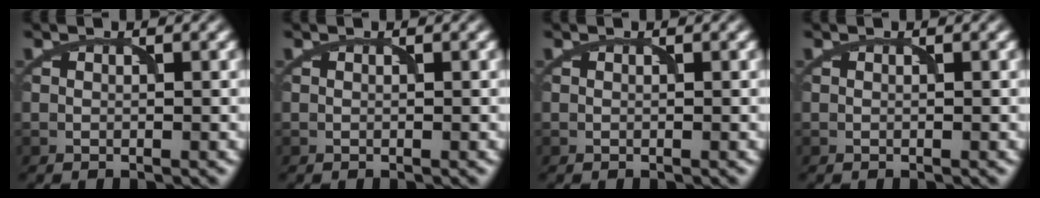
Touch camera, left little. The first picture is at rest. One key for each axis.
{"total": 0.0}
{"total": 0.0}
{"total": 0.0}